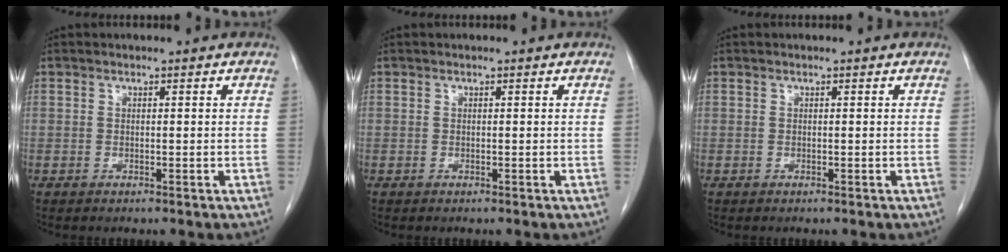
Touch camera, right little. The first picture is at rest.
{"total": 0.0}
{"total": 0.0}